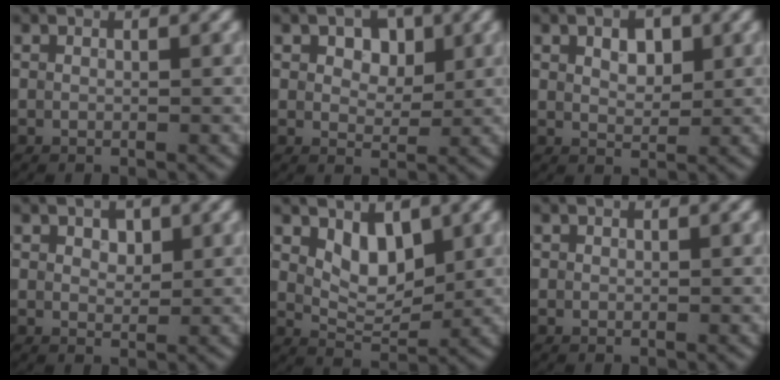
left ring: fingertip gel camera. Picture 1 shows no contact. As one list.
[{"total": 3.4, "force": [1.3, 2.2, 2.2], "torque": [-0.030, 0.006, 0.012]}, {"total": 2.8, "force": [1.2, 1.6, 2.0], "torque": [-0.031, 0.004, 0.020]}, {"total": 1.6, "force": [0.8, 1.0, 1.0], "torque": [-0.014, 0.001, 0.014]}, {"total": 3.4, "force": [1.5, 1.9, 2.4], "torque": [-0.042, -0.008, 0.029]}, {"total": 0.0}]